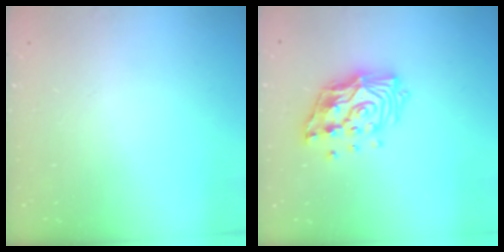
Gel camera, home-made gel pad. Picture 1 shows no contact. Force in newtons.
{"total": 15.4, "press": 15.3, "slide": 2.1}